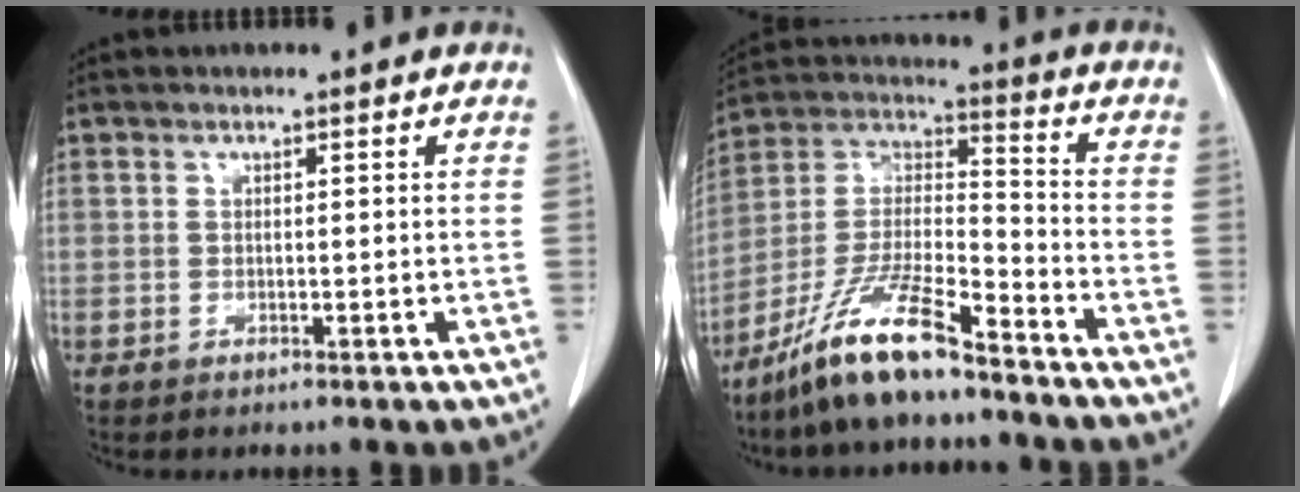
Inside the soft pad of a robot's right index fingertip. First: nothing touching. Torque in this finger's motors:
{"motor_torque": [1.05, -1.09, 0.77, 0.21]}